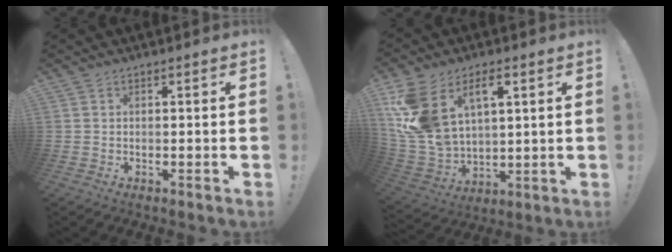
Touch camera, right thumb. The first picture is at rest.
{"total": 16.2, "force": [7.3, 10.0, 10.5], "torque": [-0.231, -0.039, 0.135]}